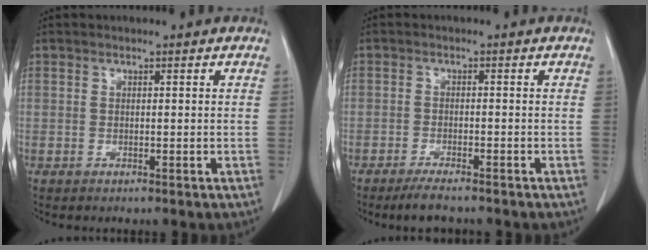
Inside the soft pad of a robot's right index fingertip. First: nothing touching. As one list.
[{"total": 4.3, "force": [-3.6, 0.5, 2.3], "torque": [-0.041, -0.009, -0.059]}]